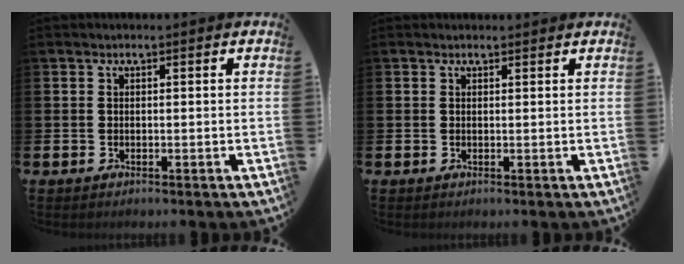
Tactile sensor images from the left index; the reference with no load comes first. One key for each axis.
{"total": 0.5, "fx": 0.5, "fy": 0.1, "fz": 0.1, "tx": 0.008, "ty": -0.003, "tz": 0.007}